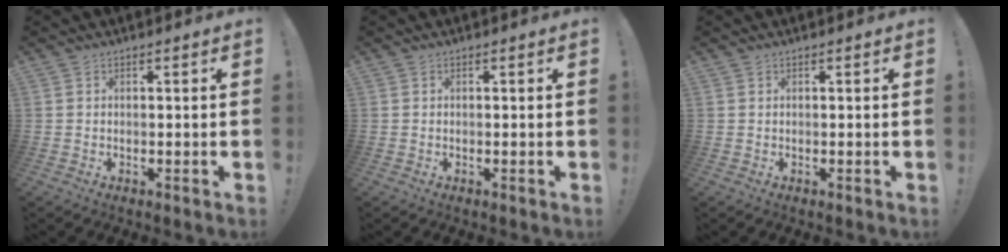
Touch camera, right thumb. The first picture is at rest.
{"total": 0.0}
{"total": 0.0}